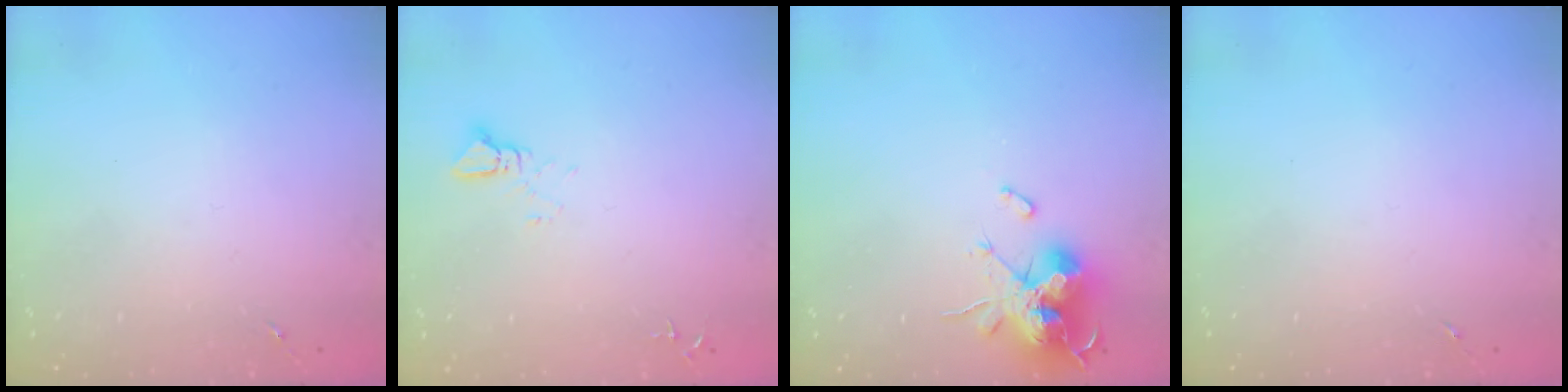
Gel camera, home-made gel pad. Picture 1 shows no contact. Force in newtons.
{"total": 2.4, "press": 2.4, "slide": 0.1}
{"total": 16.4, "press": 16.4, "slide": 0.1}
{"total": 0.0}